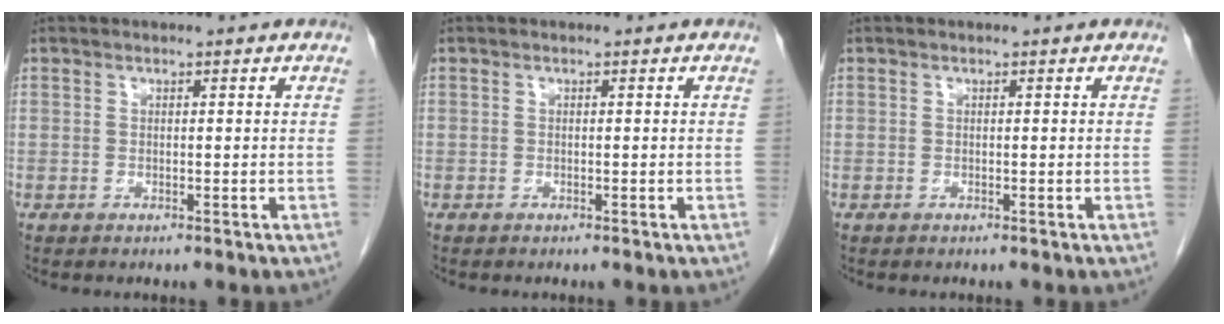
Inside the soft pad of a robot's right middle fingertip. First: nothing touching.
{"total": 0.0}
{"total": 0.0}